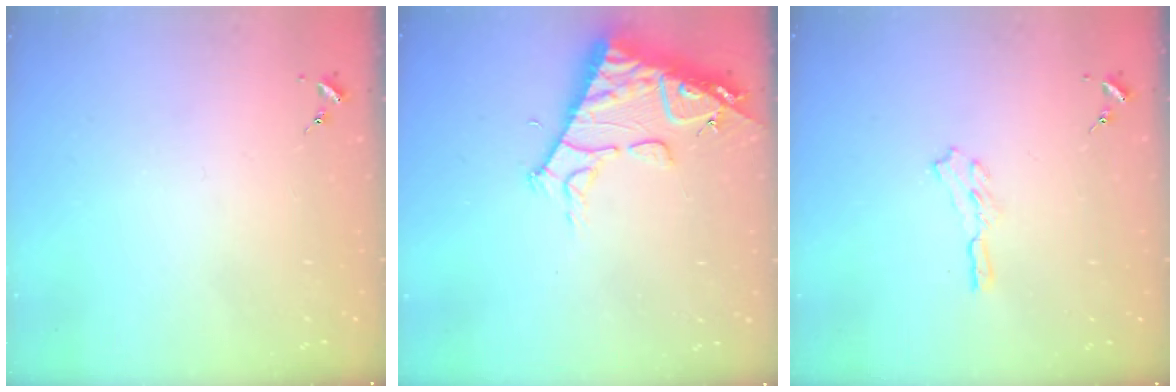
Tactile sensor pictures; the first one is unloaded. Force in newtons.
{"total": 13.9, "press": 13.8, "slide": 1.7}
{"total": 3.8, "press": 3.8, "slide": 0.3}